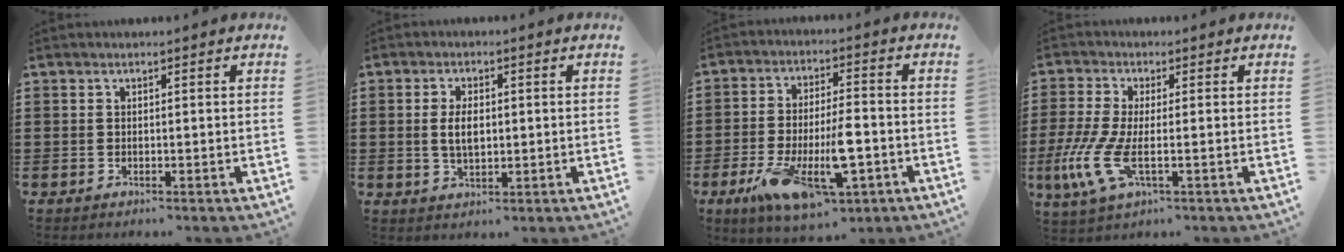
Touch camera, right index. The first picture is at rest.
{"total": 4.0, "force": [0.2, 1.9, 3.5], "torque": [-0.078, 0.000, 0.002]}
{"total": 13.6, "force": [-5.8, 4.8, 11.3], "torque": [-0.219, 0.004, -0.097]}
{"total": 7.2, "force": [-2.0, 2.3, 6.6], "torque": [-0.171, -0.024, -0.042]}